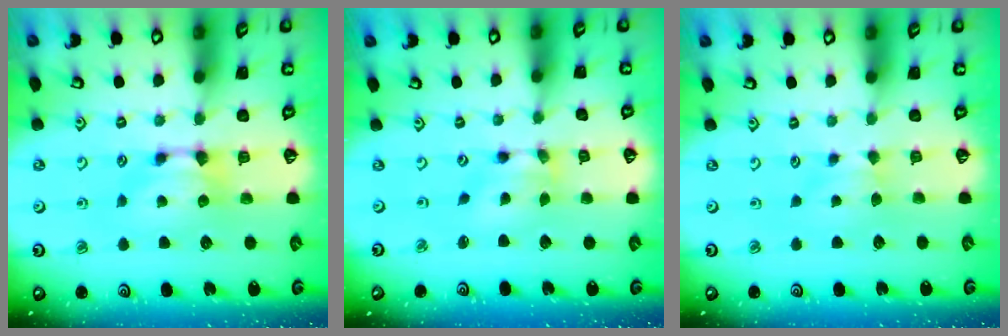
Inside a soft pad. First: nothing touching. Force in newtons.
{"total": 2.1, "press": 1.4, "slide": 1.5}
{"total": 2.3, "press": 2.2, "slide": 0.6}